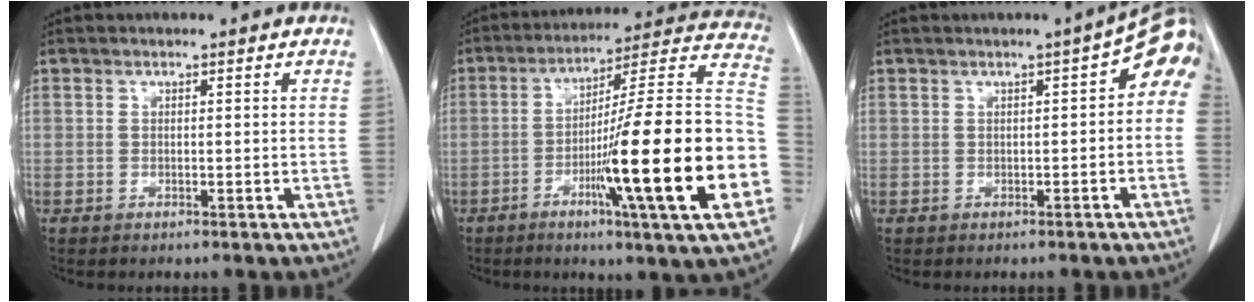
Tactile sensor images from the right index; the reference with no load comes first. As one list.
[{"total": 25.8, "force": [-6.7, -0.3, 24.9], "torque": [-0.296, -0.003, -0.117]}, {"total": 5.6, "force": [0.9, 1.7, 5.2], "torque": [-0.059, 0.024, 0.004]}]